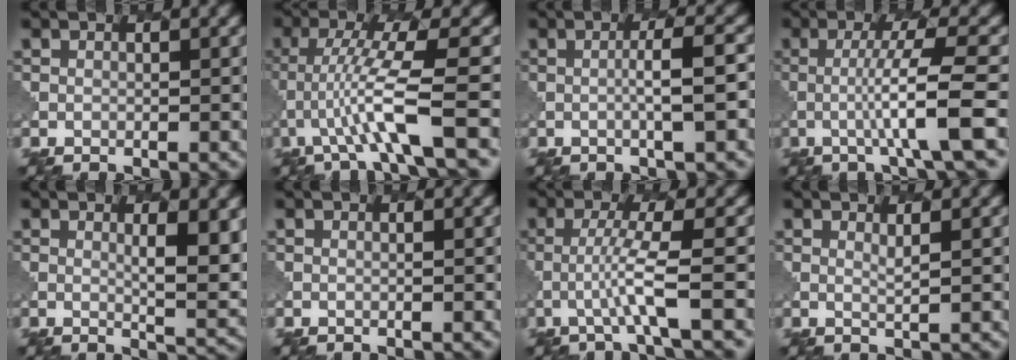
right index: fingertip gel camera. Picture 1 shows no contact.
{"total": 5.6, "force": [-1.9, 0.2, 5.3], "torque": [-0.110, 0.004, -0.035]}
{"total": 3.0, "force": [0.0, 0.4, 2.9], "torque": [-0.042, 0.009, -0.010]}
{"total": 6.2, "force": [-1.0, 0.7, 6.1], "torque": [-0.100, 0.007, -0.025]}
{"total": 5.5, "force": [1.3, 1.4, 5.2], "torque": [-0.071, -0.008, 0.028]}
{"total": 0.0}
{"total": 3.5, "force": [-0.8, 0.1, 3.4], "torque": [-0.064, 0.006, -0.027]}
{"total": 0.9, "force": [0.9, 0.0, 0.3], "torque": [-0.010, -0.004, 0.013]}